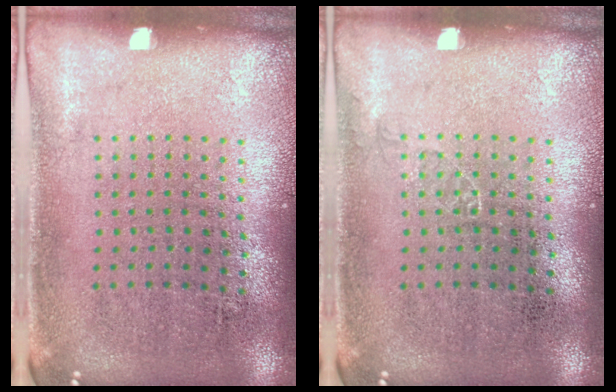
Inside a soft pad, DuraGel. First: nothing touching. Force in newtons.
{"total": 0.6, "press": 0.6, "slide": 0.1}